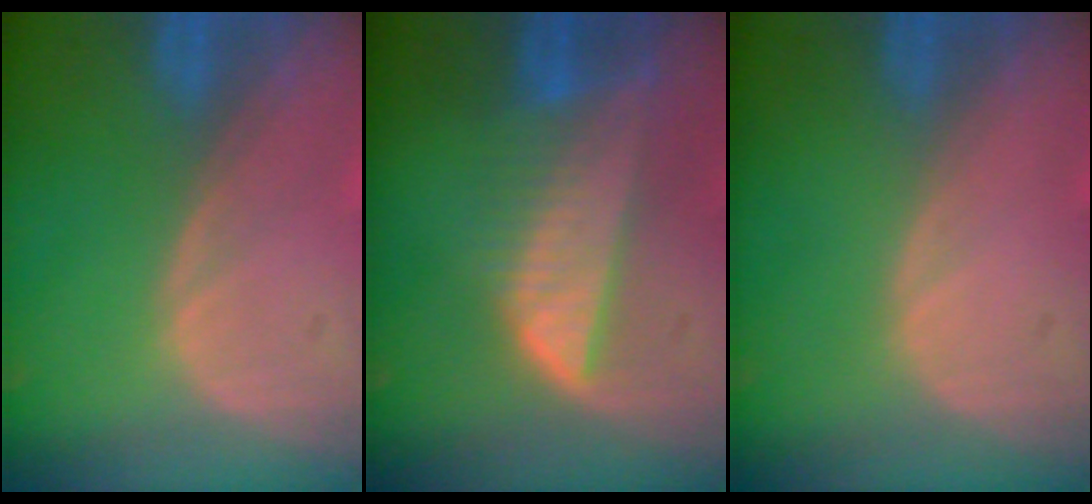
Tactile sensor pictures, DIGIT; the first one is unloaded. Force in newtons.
{"total": 7.3, "press": 6.9, "slide": 2.6}
{"total": 0.0}